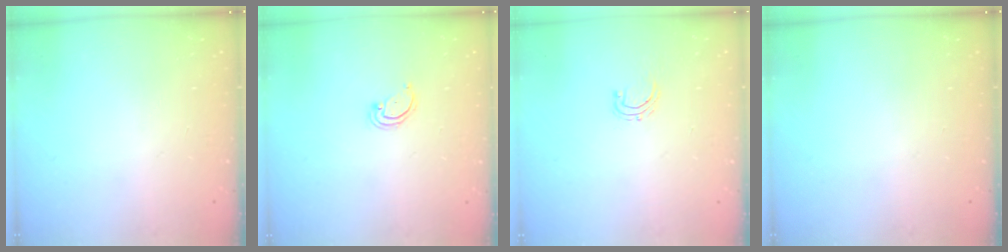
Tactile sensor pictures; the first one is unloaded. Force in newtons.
{"total": 2.4, "press": 2.4, "slide": 0.2}
{"total": 3.9, "press": 3.9, "slide": 0.3}
{"total": 0.0}